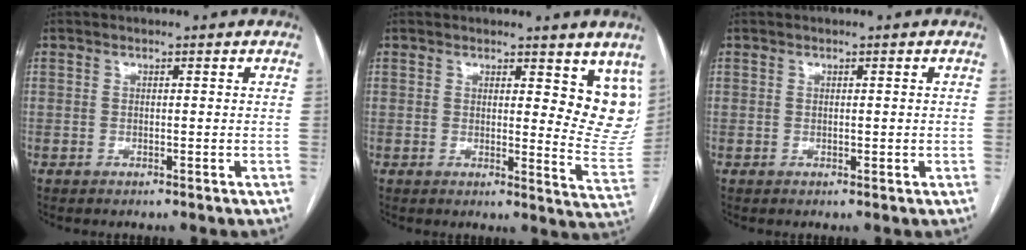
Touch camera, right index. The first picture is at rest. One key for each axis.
{"total": 10.0, "fx": 6.8, "fy": 3.2, "fz": 6.6, "tx": -0.051, "ty": -0.042, "tz": 0.066}
{"total": 0.7, "fx": 0.0, "fy": 0.5, "fz": 0.6, "tx": -0.009, "ty": 0.000, "tz": 0.003}